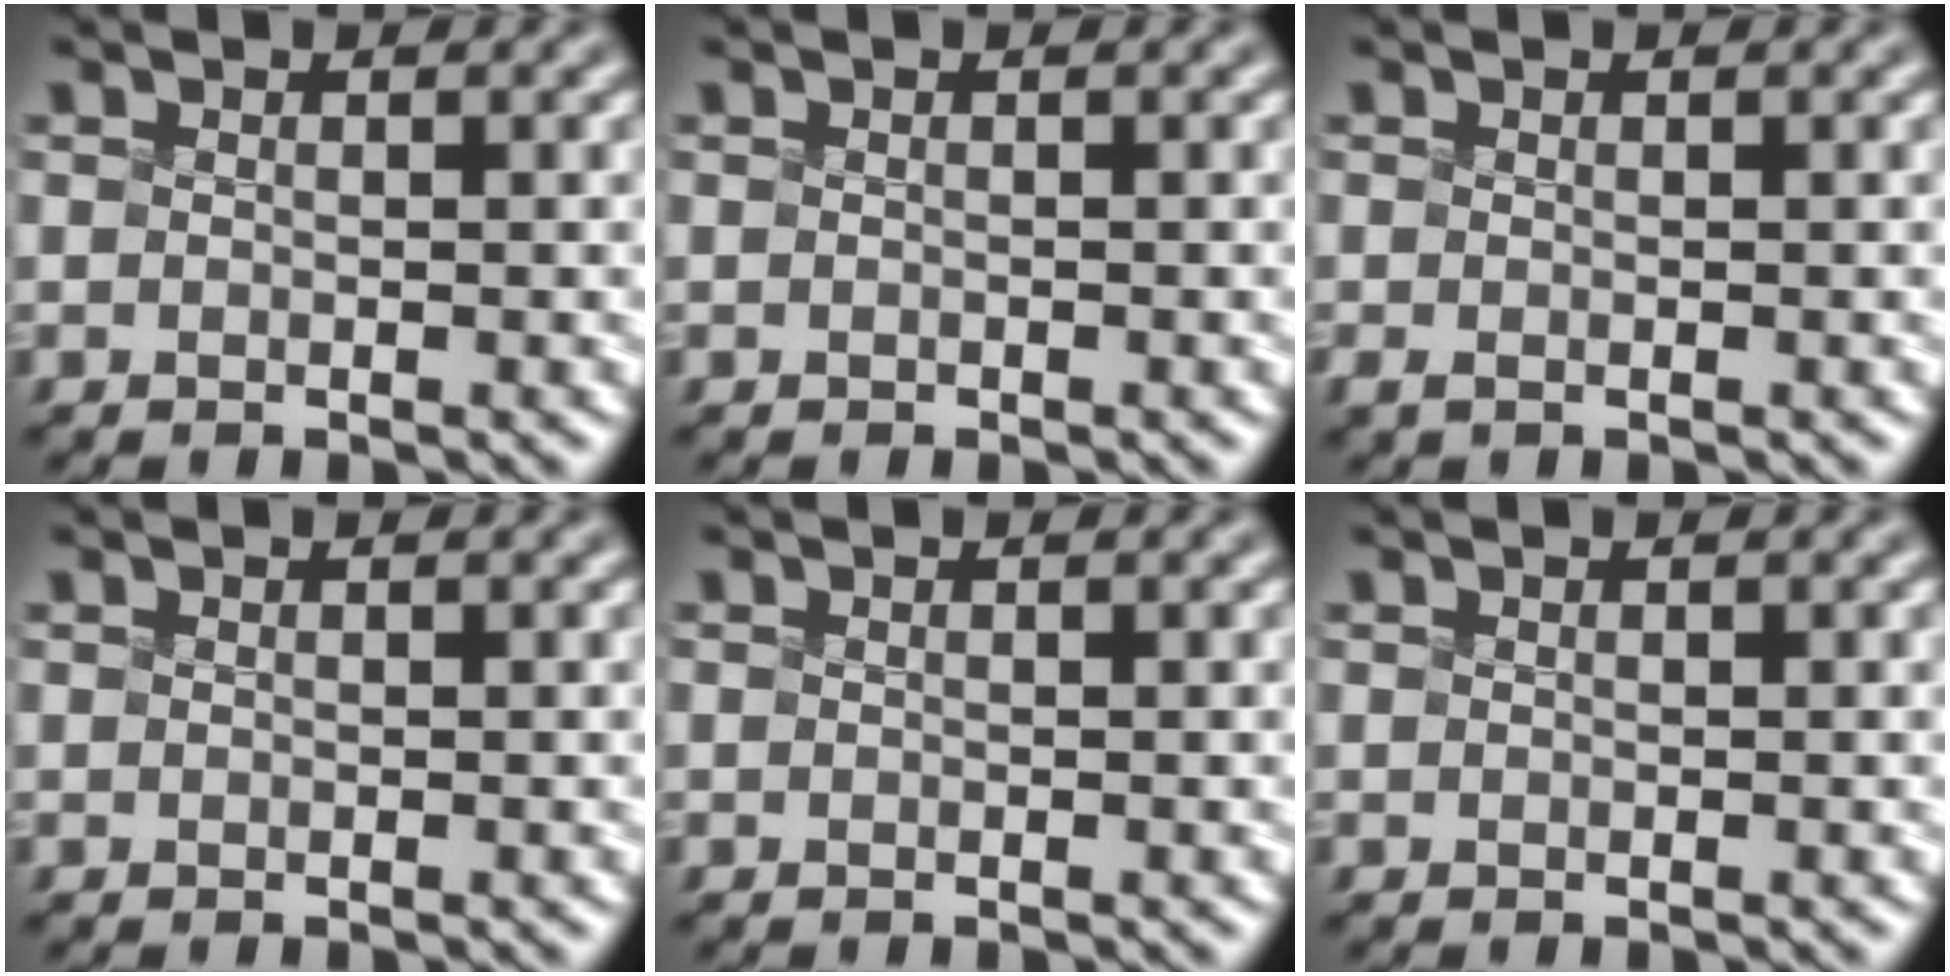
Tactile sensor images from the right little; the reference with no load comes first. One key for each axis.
{"total": 0.0}
{"total": 0.8, "fx": -0.3, "fy": 0.4, "fz": 0.6, "tx": -0.018, "ty": -0.006, "tz": -0.007}
{"total": 0.0}
{"total": 0.0}
{"total": 0.0}